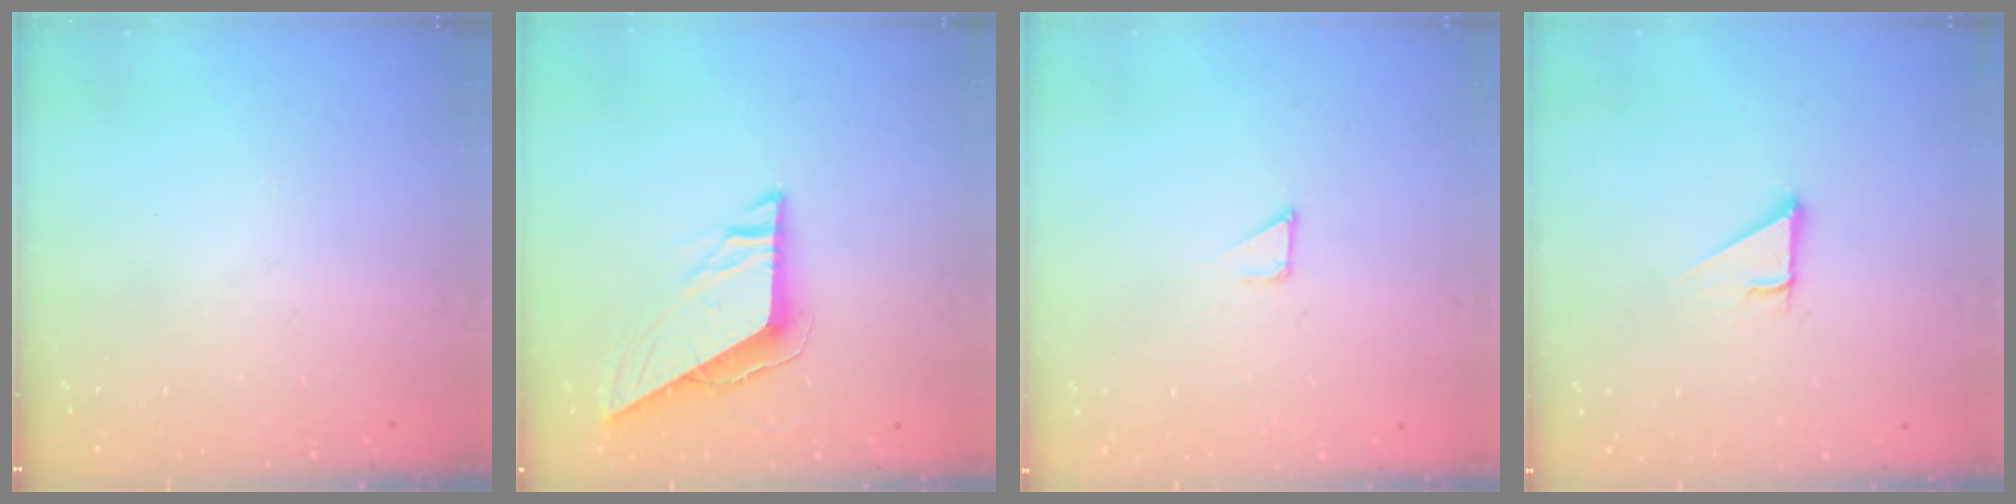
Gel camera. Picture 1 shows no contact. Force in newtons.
{"total": 8.1, "press": 8.1, "slide": 0.3}
{"total": 1.6, "press": 1.6, "slide": 0.1}
{"total": 2.8, "press": 2.8, "slide": 0.0}